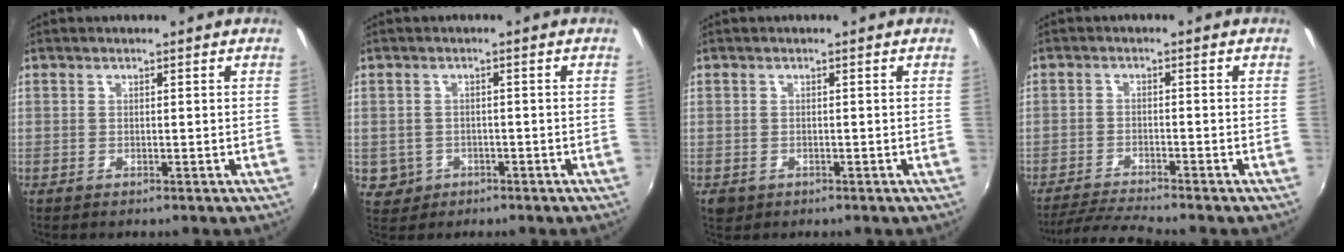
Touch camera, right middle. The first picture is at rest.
{"total": 4.3, "force": [-1.2, 4.0, 1.2], "torque": [-0.038, 0.000, -0.009]}
{"total": 2.2, "force": [-0.9, 1.8, 0.9], "torque": [-0.021, -0.005, -0.012]}
{"total": 6.4, "force": [-6.0, -1.0, 2.0], "torque": [-0.062, -0.013, -0.112]}